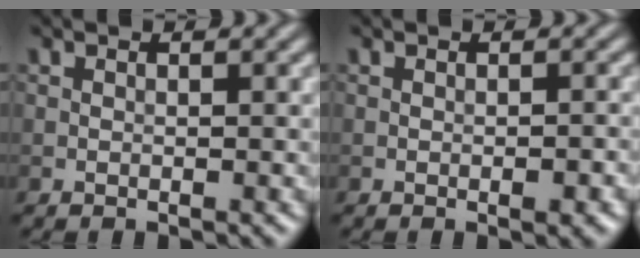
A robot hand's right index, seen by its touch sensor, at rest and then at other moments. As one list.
[{"total": 1.4, "force": [-0.5, 0.3, 1.3], "torque": [-0.018, 0.000, -0.006]}]